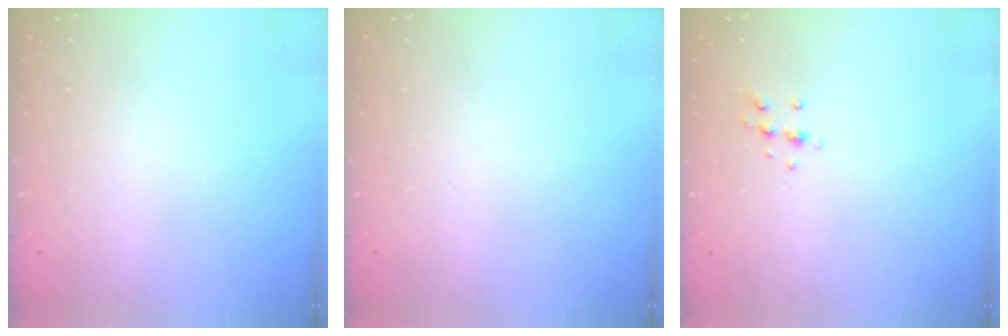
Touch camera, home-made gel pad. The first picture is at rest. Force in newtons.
{"total": 0.0}
{"total": 5.5, "press": 5.3, "slide": 1.5}